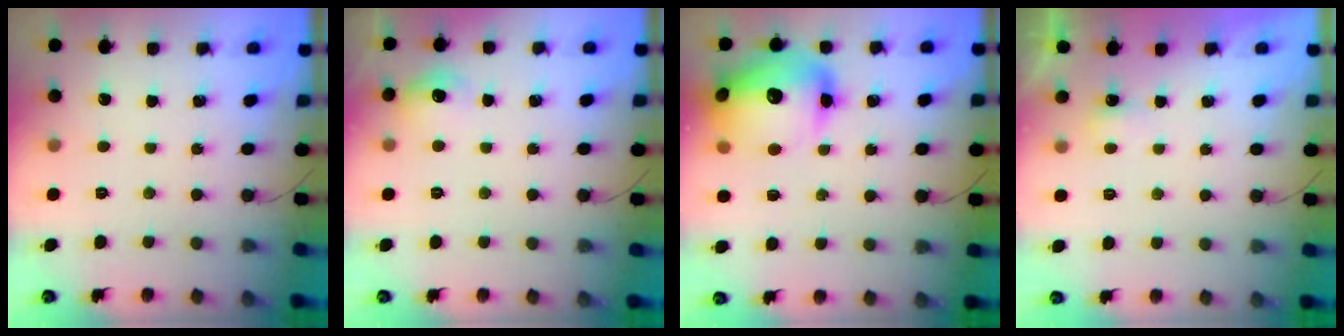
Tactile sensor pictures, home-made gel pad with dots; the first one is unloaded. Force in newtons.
{"total": 8.1, "press": 7.9, "slide": 1.4}
{"total": 21.2, "press": 20.9, "slide": 3.4}
{"total": 2.4, "press": 2.3, "slide": 0.5}